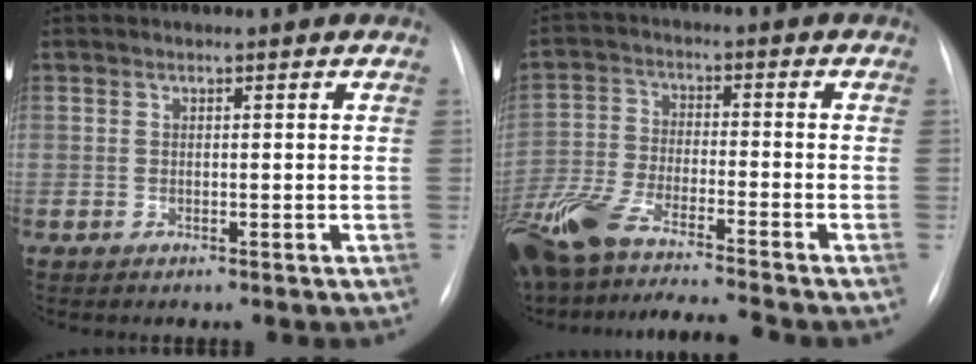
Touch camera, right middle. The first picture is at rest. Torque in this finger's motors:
{"motor_torque": [1.10, -1.04, 0.29, 0.09]}